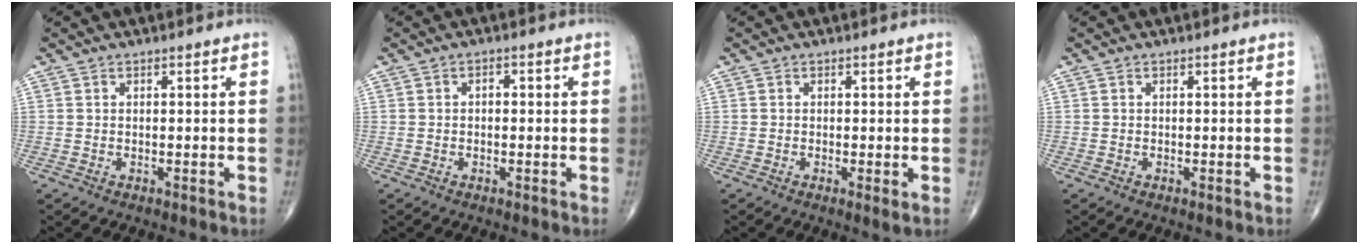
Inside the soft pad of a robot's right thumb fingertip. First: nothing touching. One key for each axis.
{"total": 1.3, "fx": 0.0, "fy": 0.9, "fz": 1.0, "tx": -0.009, "ty": 0.006, "tz": -0.004}
{"total": 1.4, "fx": -0.2, "fy": 0.1, "fz": 1.4, "tx": -0.030, "ty": -0.008, "tz": -0.008}
{"total": 0.0}